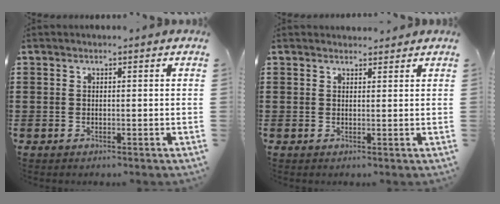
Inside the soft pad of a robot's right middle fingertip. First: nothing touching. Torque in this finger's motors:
{"motor_torque": [-0.17, 0.02, -0.04, -0.02]}